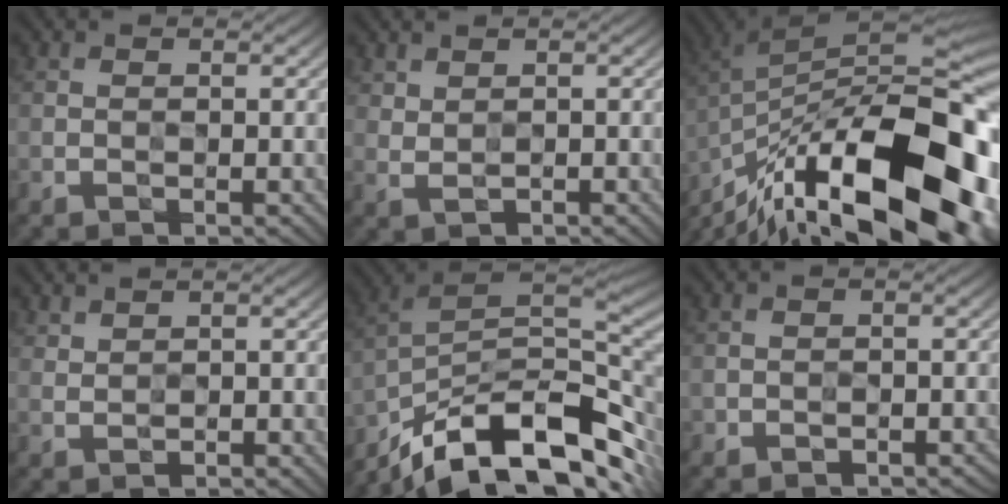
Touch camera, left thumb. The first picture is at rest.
{"total": 1.5, "force": [1.0, 0.7, 0.8], "torque": [-0.021, 0.000, 0.026]}
{"total": 20.3, "force": [-11.6, 7.4, 14.9], "torque": [-0.225, 0.014, -0.185]}
{"total": 1.1, "force": [0.9, 0.4, 0.5], "torque": [-0.014, 0.001, 0.022]}
{"total": 16.8, "force": [-9.2, 6.7, 12.3], "torque": [-0.238, -0.011, -0.161]}
{"total": 1.4, "force": [-1.2, 0.7, 0.4], "torque": [-0.004, 0.001, -0.019]}